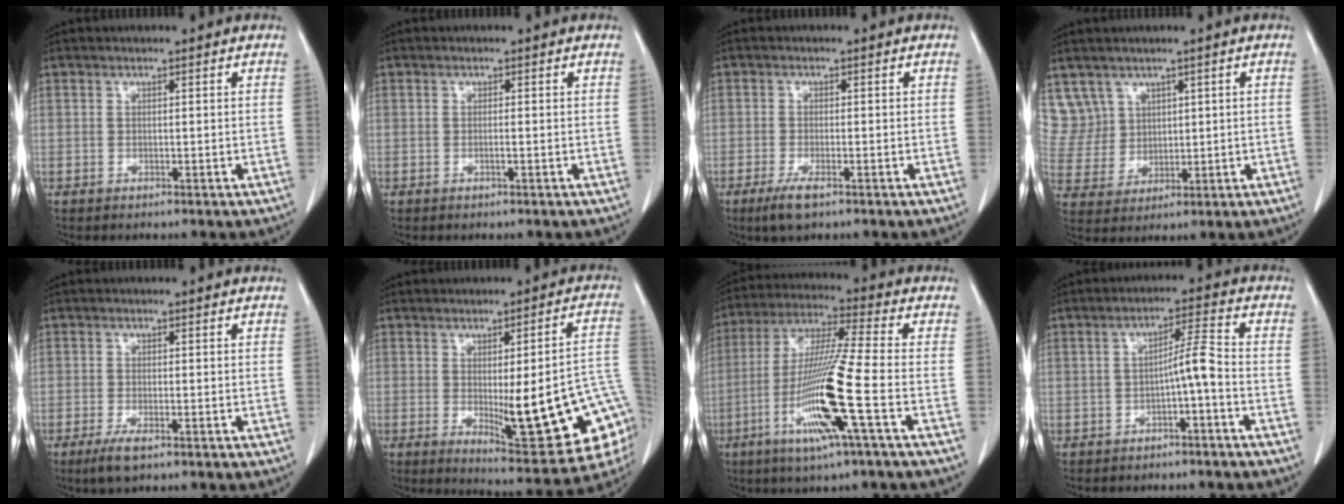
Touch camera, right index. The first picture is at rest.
{"total": 0.6, "force": [-0.2, -0.1, 0.5], "torque": [-0.008, 0.002, -0.005]}
{"total": 3.7, "force": [-2.3, 0.7, 2.7], "torque": [-0.057, -0.008, -0.041]}
{"total": 7.2, "force": [4.1, 5.9, -0.1], "torque": [-0.001, 0.018, 0.099]}
{"total": 3.3, "force": [-2.1, 0.7, 2.4], "torque": [-0.049, -0.007, -0.037]}
{"total": 20.2, "force": [-3.6, 3.8, 19.5], "torque": [-0.180, 0.004, -0.028]}
{"total": 14.7, "force": [-5.0, -1.1, 13.8], "torque": [-0.278, -0.019, -0.102]}
{"total": 4.5, "force": [-1.7, -0.1, 4.2], "torque": [-0.066, 0.014, -0.024]}